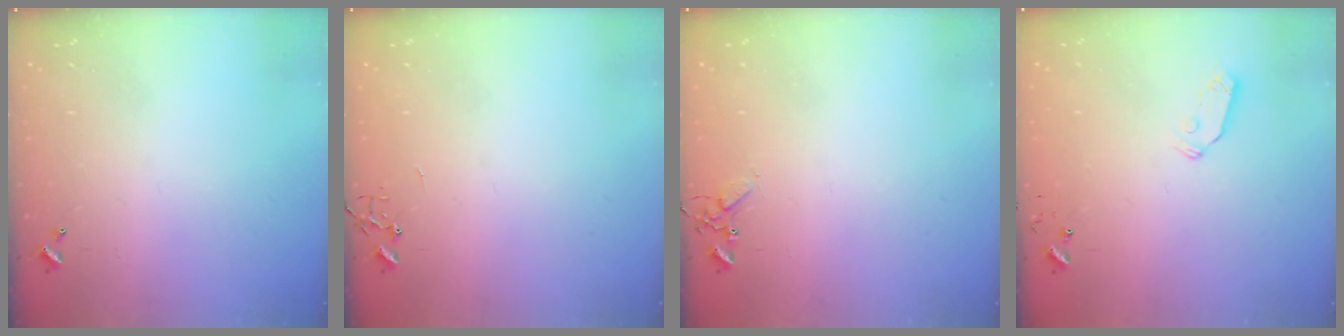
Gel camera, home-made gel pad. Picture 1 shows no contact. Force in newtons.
{"total": 0.0}
{"total": 4.7, "press": 4.6, "slide": 0.6}
{"total": 5.6, "press": 5.6, "slide": 0.3}